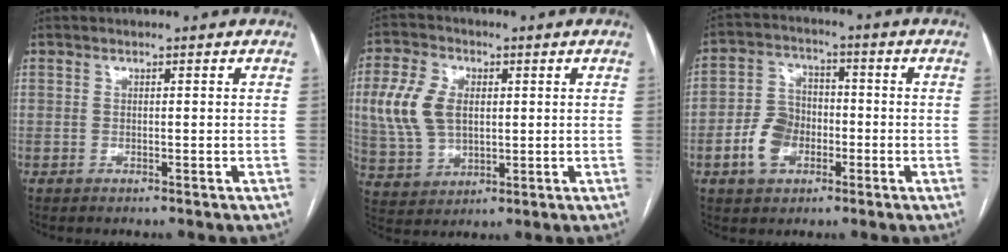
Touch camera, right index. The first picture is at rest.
{"total": 10.2, "force": [1.6, 6.6, 7.6], "torque": [-0.183, 0.020, 0.042]}
{"total": 7.6, "force": [-2.6, 5.6, 4.5], "torque": [-0.100, 0.018, -0.046]}